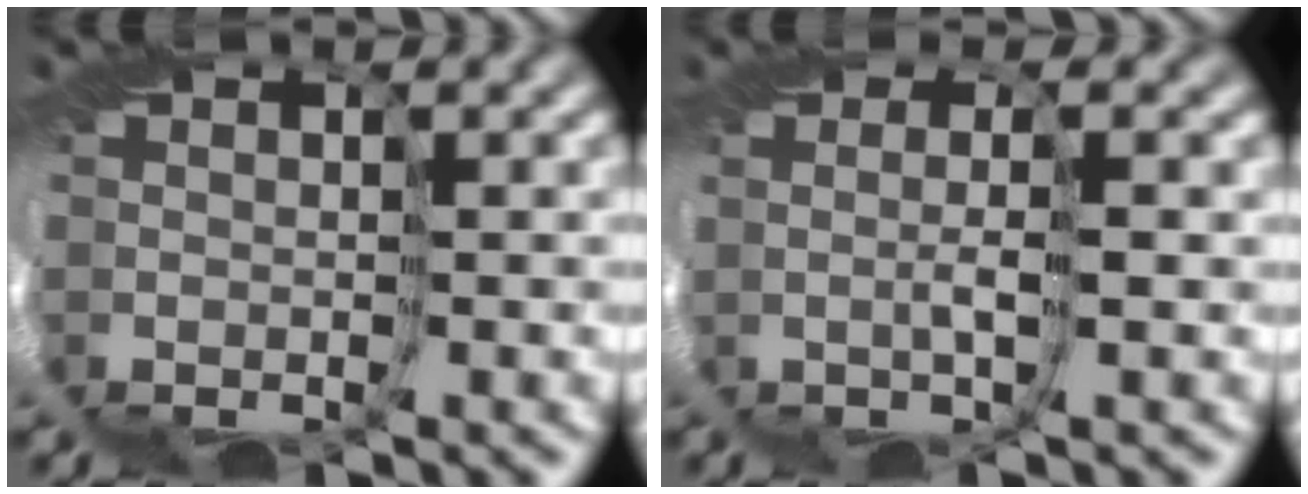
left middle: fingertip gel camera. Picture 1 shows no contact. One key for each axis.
{"total": 3.3, "fx": 0.7, "fy": -3.0, "fz": -1.2, "tx": 0.007, "ty": 0.000, "tz": 0.002}